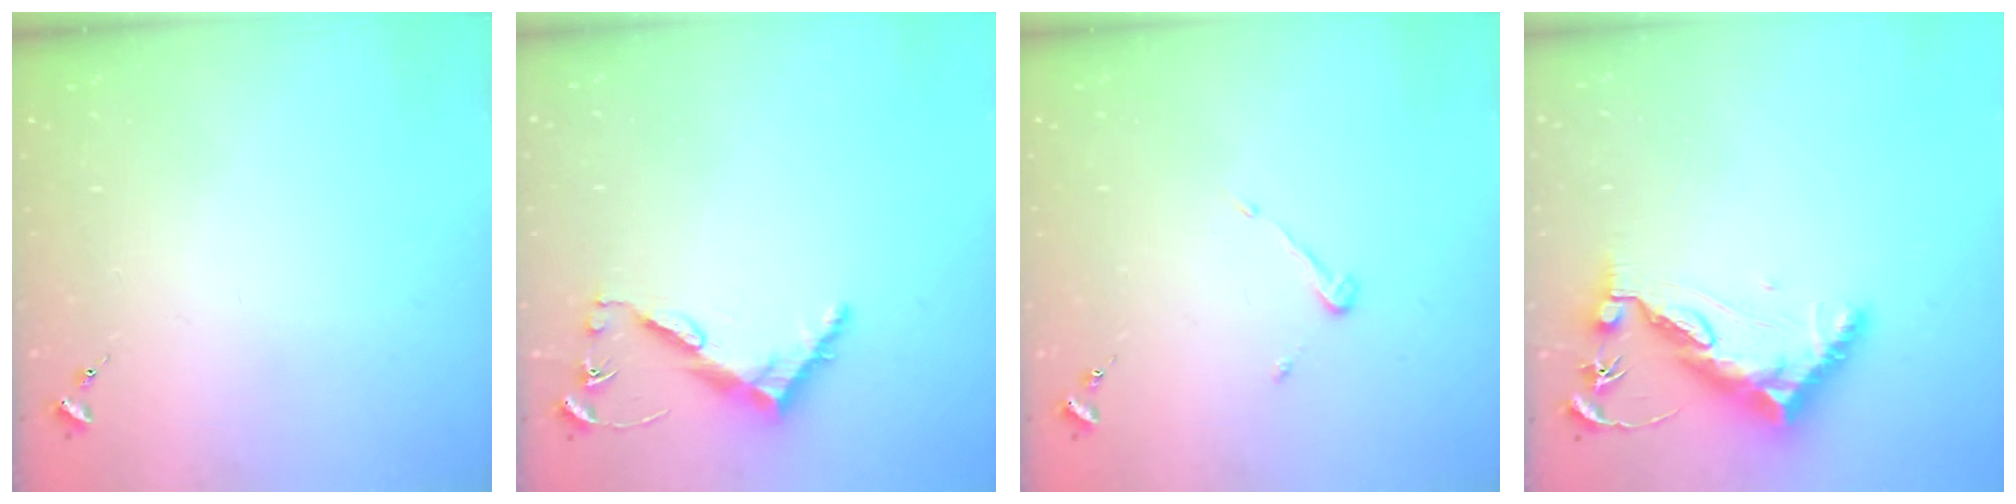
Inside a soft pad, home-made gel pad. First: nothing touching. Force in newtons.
{"total": 8.2, "press": 8.1, "slide": 0.6}
{"total": 3.6, "press": 3.6, "slide": 0.2}
{"total": 11.5, "press": 11.4, "slide": 0.7}